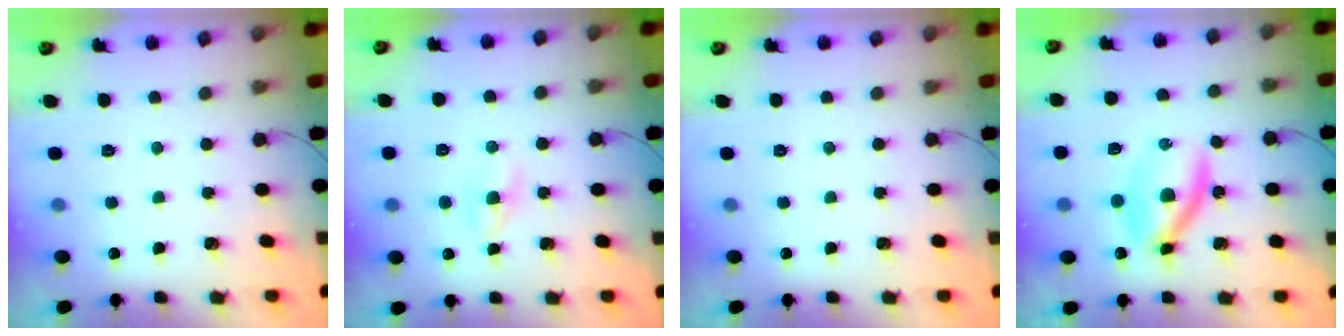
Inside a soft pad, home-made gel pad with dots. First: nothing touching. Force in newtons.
{"total": 2.1, "press": 2.0, "slide": 0.7}
{"total": 0.0}
{"total": 6.5, "press": 6.5, "slide": 0.3}